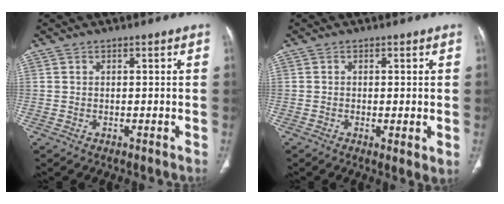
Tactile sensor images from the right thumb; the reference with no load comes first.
{"total": 3.3, "force": [-0.4, 0.8, 3.1], "torque": [-0.057, -0.013, -0.009]}